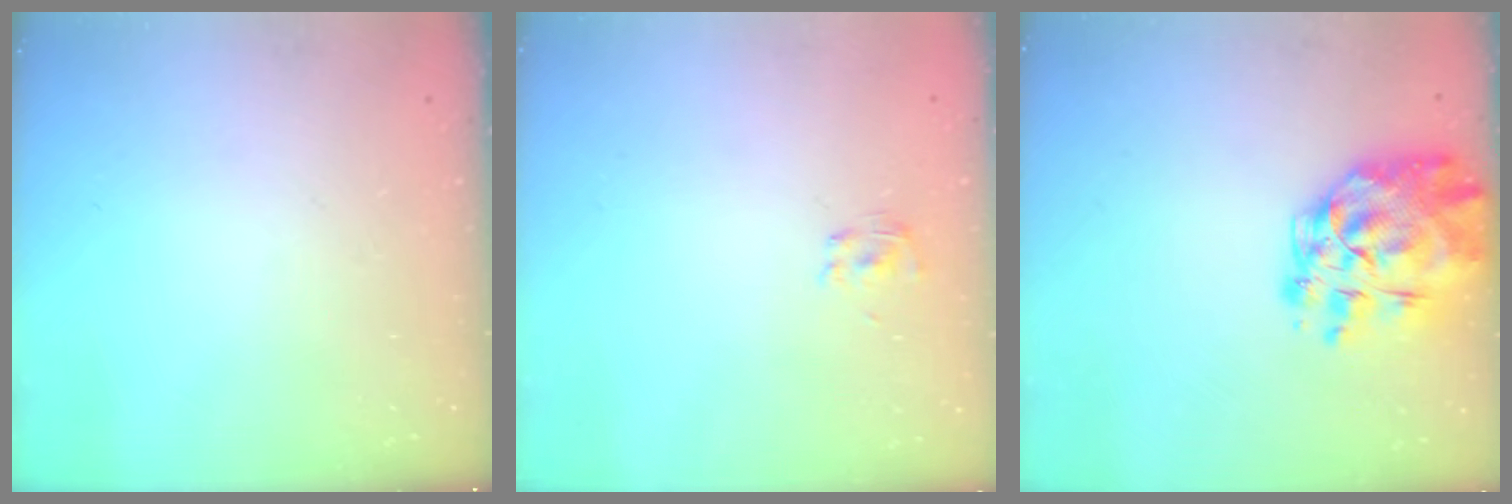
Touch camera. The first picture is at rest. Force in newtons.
{"total": 1.9, "press": 1.6, "slide": 1.0}
{"total": 14.0, "press": 13.2, "slide": 4.7}